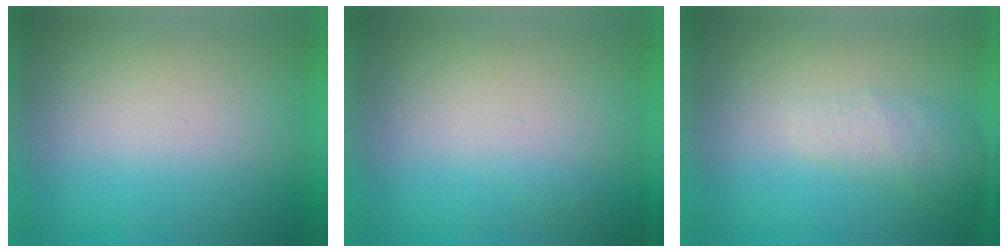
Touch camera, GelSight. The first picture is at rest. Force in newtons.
{"total": 1.1}
{"total": 2.2}